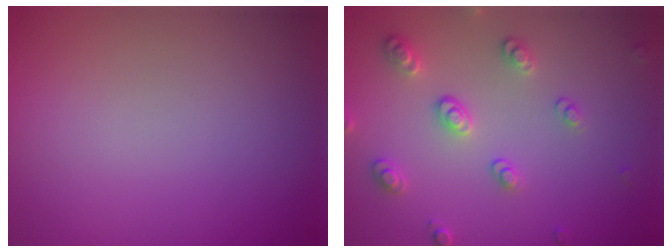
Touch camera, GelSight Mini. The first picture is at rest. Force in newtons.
{"total": 2.6, "press": 2.6, "slide": 0.2}